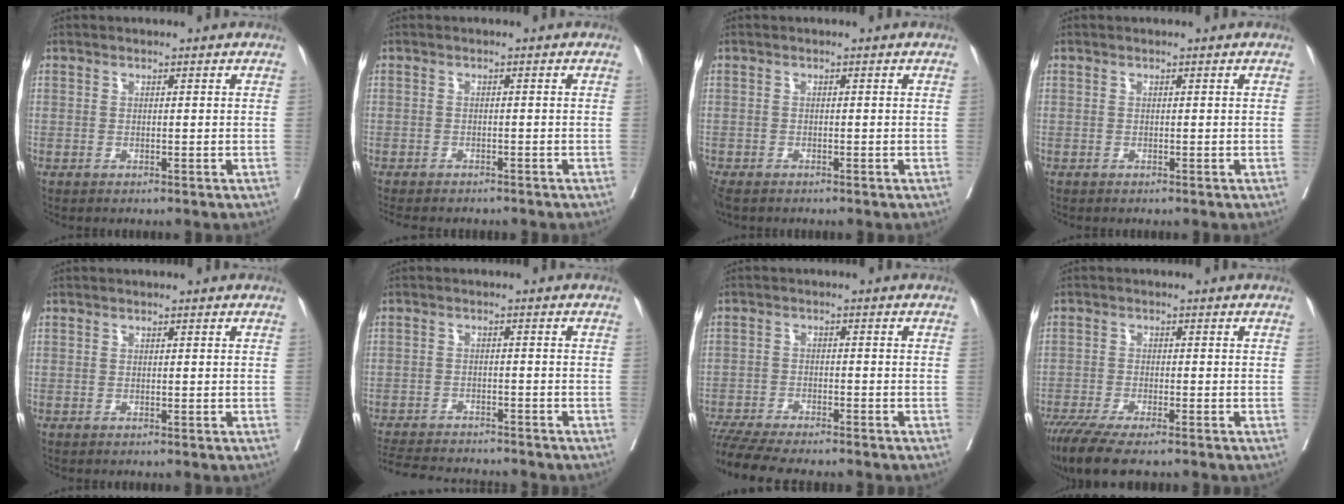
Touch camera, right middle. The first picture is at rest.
{"total": 8.4, "force": [-7.4, 2.3, 3.3], "torque": [-0.052, -0.006, -0.095]}
{"total": 3.2, "force": [-2.6, 1.3, 1.4], "torque": [-0.033, -0.010, -0.046]}
{"total": 0.0}
{"total": 0.0}
{"total": 12.7, "force": [-11.7, 2.2, 4.3], "torque": [-0.087, -0.010, -0.165]}
{"total": 12.1, "force": [-10.8, 1.4, 5.3], "torque": [-0.082, -0.013, -0.164]}
{"total": 8.9, "force": [-7.1, 1.4, 5.3], "torque": [-0.086, -0.020, -0.118]}